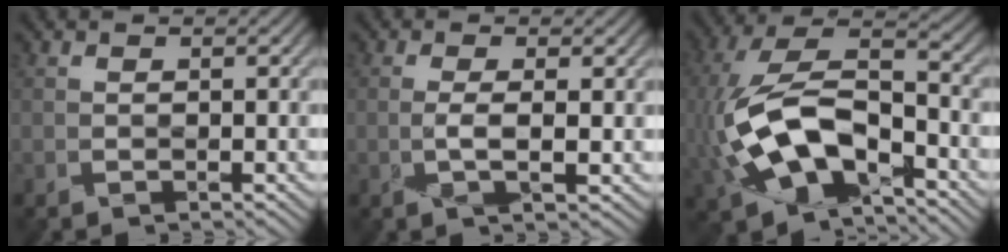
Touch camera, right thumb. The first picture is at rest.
{"total": 2.3, "force": [-0.3, 0.5, 2.3], "torque": [-0.050, -0.001, -0.004]}
{"total": 14.6, "force": [-4.6, 7.7, 11.5], "torque": [-0.274, -0.013, -0.086]}